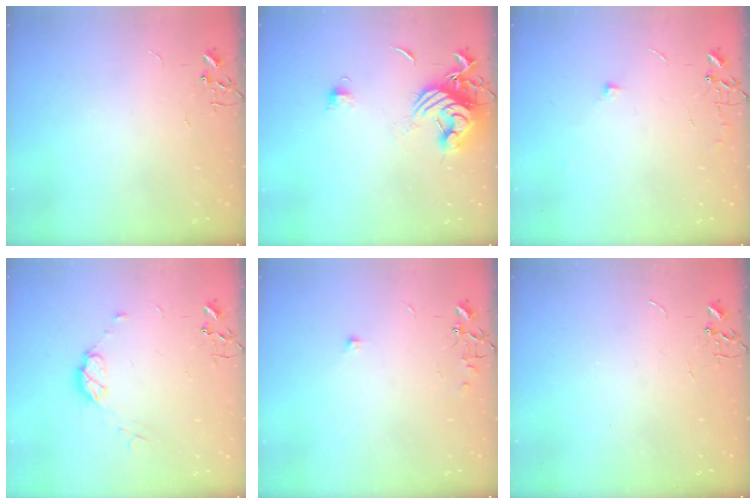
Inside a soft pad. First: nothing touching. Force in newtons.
{"total": 12.3, "press": 12.3, "slide": 1.3}
{"total": 5.5, "press": 5.5, "slide": 0.8}
{"total": 7.7, "press": 7.7, "slide": 0.9}
{"total": 6.5, "press": 6.5, "slide": 0.6}
{"total": 0.0}